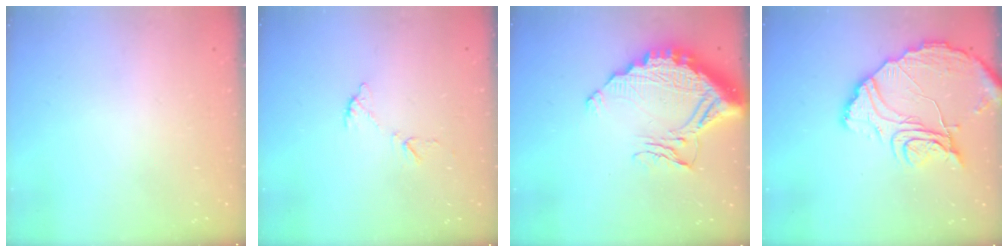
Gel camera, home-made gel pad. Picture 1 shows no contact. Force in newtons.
{"total": 5.6, "press": 5.6, "slide": 0.5}
{"total": 16.3, "press": 16.3, "slide": 1.0}
{"total": 15.8, "press": 15.7, "slide": 1.4}